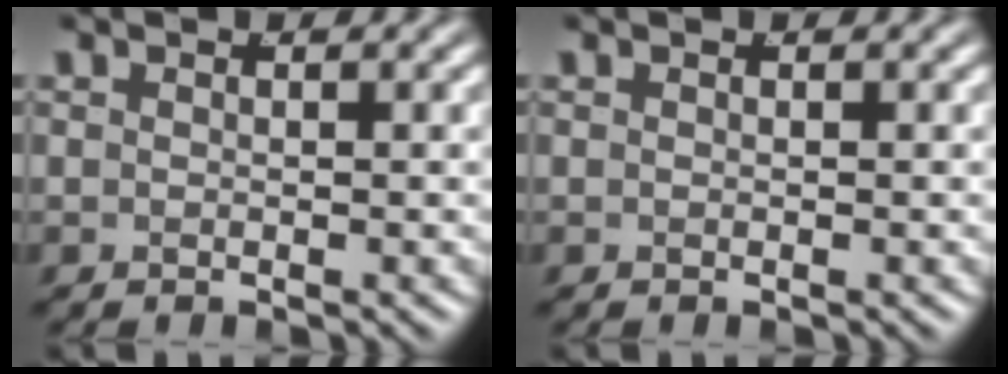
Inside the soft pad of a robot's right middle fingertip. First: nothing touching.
{"total": 0.0}